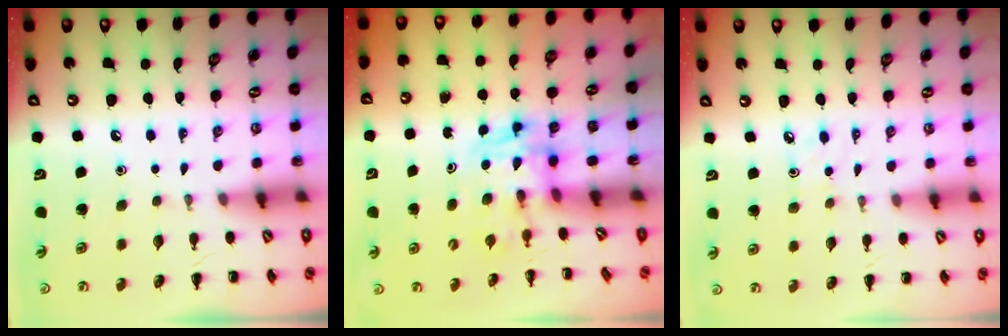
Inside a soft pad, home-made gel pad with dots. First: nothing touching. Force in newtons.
{"total": 2.9, "press": 2.9, "slide": 0.5}
{"total": 2.8, "press": 2.7, "slide": 1.0}